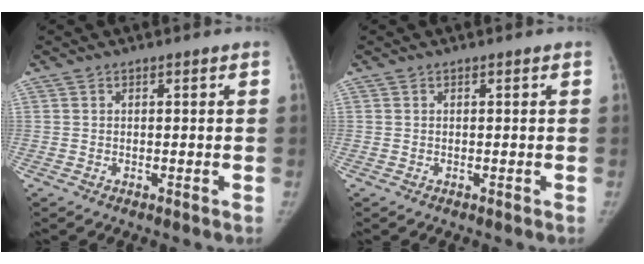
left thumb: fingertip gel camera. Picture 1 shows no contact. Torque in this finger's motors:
{"motor_torque": [0.00, 0.00, 0.07, -0.07, 0.00]}